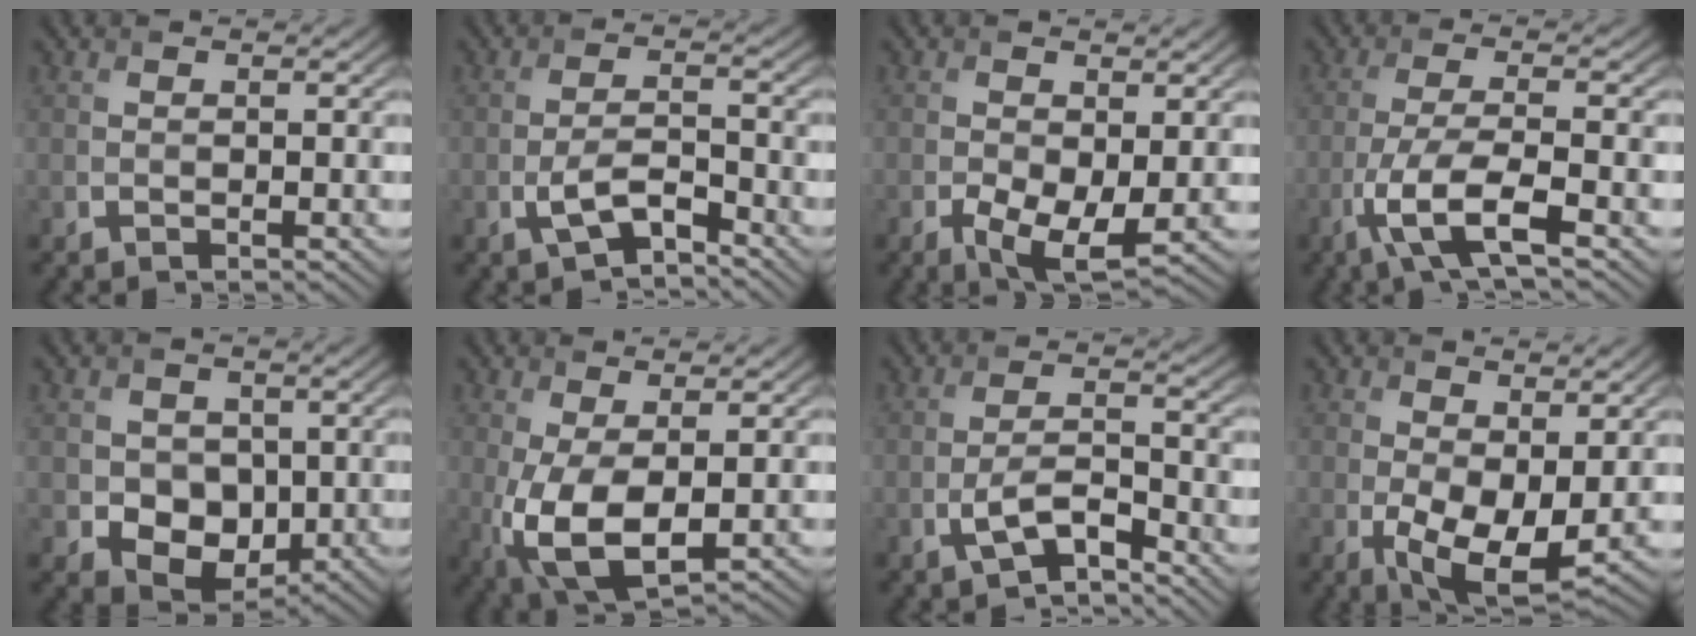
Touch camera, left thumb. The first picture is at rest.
{"total": 4.3, "force": [-2.4, 1.6, 3.2], "torque": [-0.074, -0.002, -0.048]}
{"total": 5.3, "force": [-1.5, 2.8, 4.3], "torque": [-0.089, -0.018, -0.023]}
{"total": 6.9, "force": [-3.4, 1.4, 5.8], "torque": [-0.117, 0.002, -0.078]}
{"total": 6.7, "force": [-0.3, 5.7, 3.6], "torque": [-0.068, -0.015, -0.014]}
{"total": 8.4, "force": [-1.0, 4.1, 7.3], "torque": [-0.177, -0.017, -0.012]}
{"total": 4.8, "force": [-2.8, 1.7, 3.4], "torque": [-0.077, 0.000, -0.058]}
{"total": 7.2, "force": [-0.2, 3.9, 6.1], "torque": [-0.123, -0.023, 0.007]}